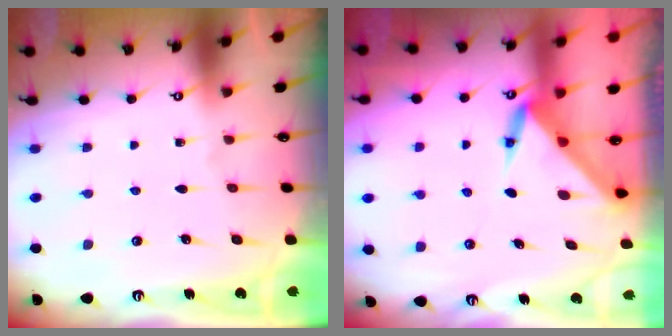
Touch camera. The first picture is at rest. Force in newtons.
{"total": 3.5, "press": 3.5, "slide": 0.1}